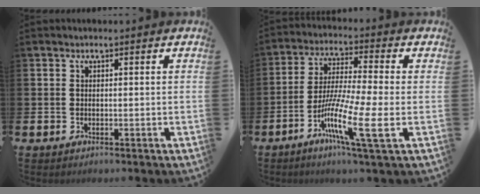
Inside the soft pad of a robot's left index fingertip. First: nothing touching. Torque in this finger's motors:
{"motor_torque": [1.19, 0.95, 1.05, 0.21]}